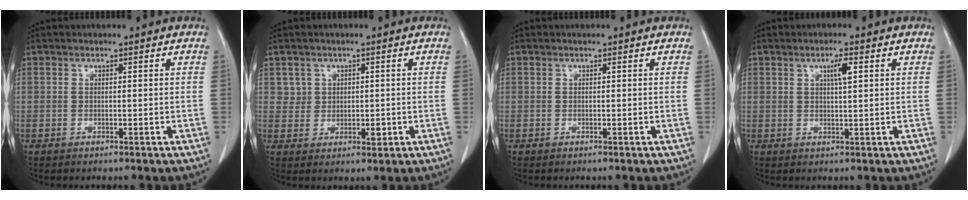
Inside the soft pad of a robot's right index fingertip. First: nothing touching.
{"total": 3.1, "force": [0.9, 2.9, 0.6], "torque": [-0.002, -0.003, 0.022]}
{"total": 0.0}
{"total": 2.8, "force": [1.1, 0.2, 2.6], "torque": [-0.043, -0.001, 0.018]}